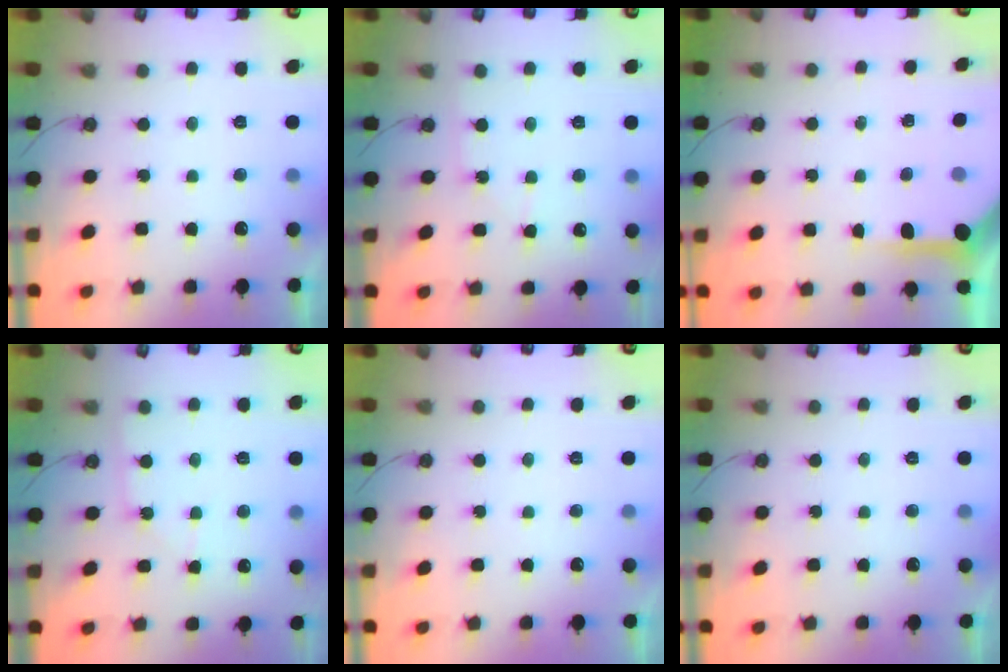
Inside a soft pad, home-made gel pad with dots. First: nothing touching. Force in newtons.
{"total": 6.5, "press": 6.5, "slide": 0.9}
{"total": 5.0, "press": 5.0, "slide": 0.1}
{"total": 3.5, "press": 3.4, "slide": 0.4}
{"total": 0.0}
{"total": 0.0}